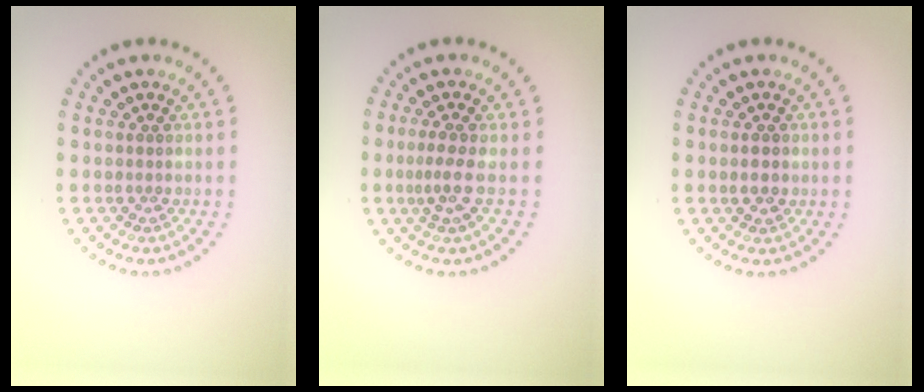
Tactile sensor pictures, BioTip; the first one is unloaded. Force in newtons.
{"total": 2.3, "press": 1.6, "slide": 1.6}
{"total": 1.3, "press": 1.3, "slide": 0.1}